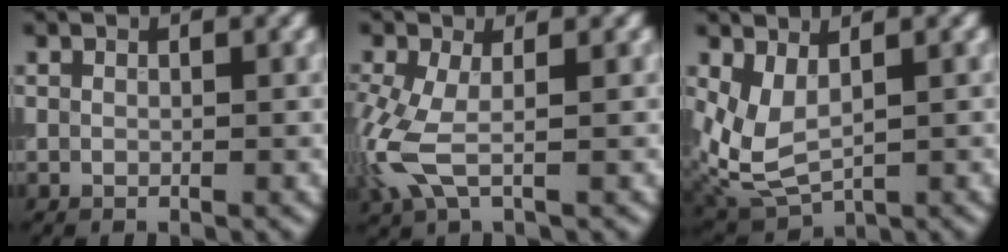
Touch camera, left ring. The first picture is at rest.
{"total": 4.7, "force": [-0.9, 2.1, 4.1], "torque": [-0.130, -0.007, -0.023]}
{"total": 4.0, "force": [0.7, 2.1, 3.3], "torque": [-0.087, -0.013, 0.020]}